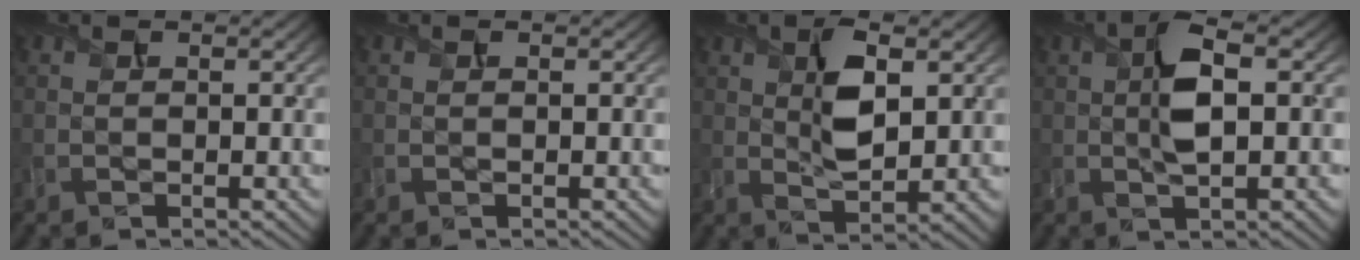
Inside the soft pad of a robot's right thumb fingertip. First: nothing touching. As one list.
[{"total": 0.0}, {"total": 6.1, "force": [1.8, 2.6, 5.3], "torque": [-0.102, -0.006, 0.035]}, {"total": 6.1, "force": [0.5, 2.1, 5.7], "torque": [-0.113, 0.004, 0.007]}]